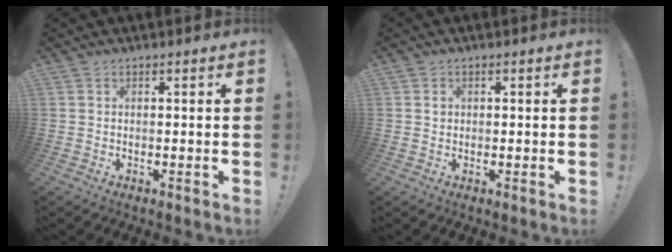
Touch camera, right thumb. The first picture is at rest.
{"total": 0.9, "force": [0.1, 0.9, 0.1], "torque": [0.007, 0.000, 0.000]}